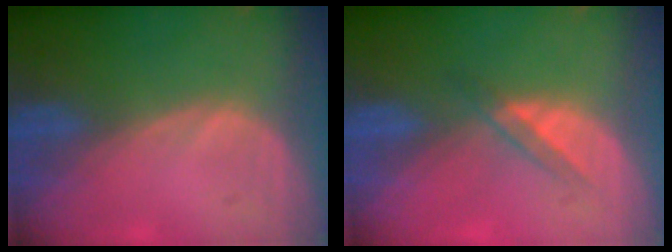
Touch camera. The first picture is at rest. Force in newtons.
{"total": 2.4, "press": 2.2, "slide": 1.1}